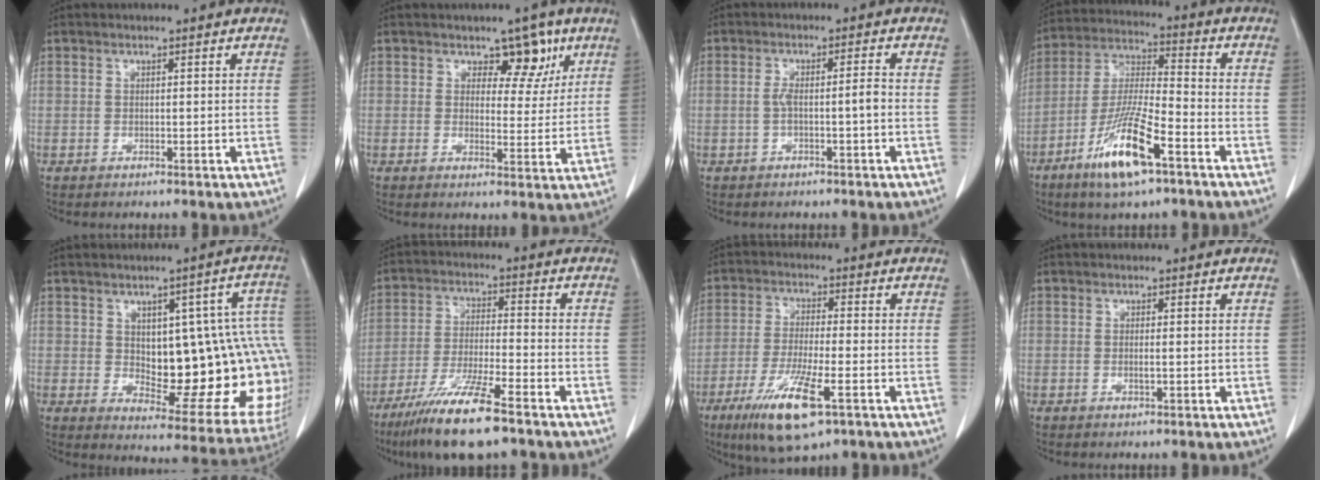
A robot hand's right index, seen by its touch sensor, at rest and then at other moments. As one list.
[{"total": 5.5, "force": [3.1, 3.3, 3.1], "torque": [-0.022, 0.001, 0.041]}, {"total": 3.0, "force": [-0.8, 0.1, 2.9], "torque": [-0.052, 0.013, -0.009]}, {"total": 13.2, "force": [-7.1, 1.9, 10.9], "torque": [-0.221, -0.020, -0.131]}, {"total": 20.5, "force": [0.0, 7.4, 19.1], "torque": [-0.174, 0.029, 0.029]}, {"total": 12.1, "force": [-8.3, 0.9, 8.7], "torque": [-0.169, -0.032, -0.152]}, {"total": 11.5, "force": [-5.7, 1.9, 9.8], "torque": [-0.190, -0.028, -0.095]}, {"total": 0.8, "force": [-0.1, 0.0, 0.8], "torque": [-0.016, 0.000, 0.000]}]